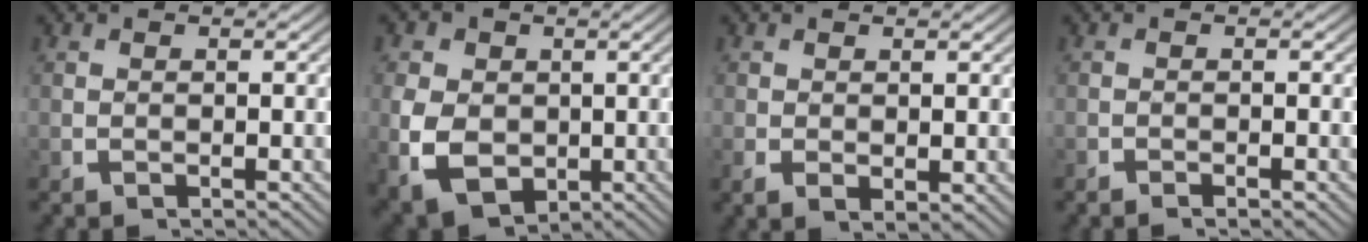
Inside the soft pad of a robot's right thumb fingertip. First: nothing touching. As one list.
[{"total": 8.4, "force": [-1.6, 6.7, 4.8], "torque": [-0.125, -0.057, 0.003]}, {"total": 1.2, "force": [0.5, 0.6, 0.9], "torque": [-0.018, -0.009, 0.017]}, {"total": 0.7, "force": [-0.7, 0.1, 0.3], "torque": [0.000, -0.003, -0.016]}]